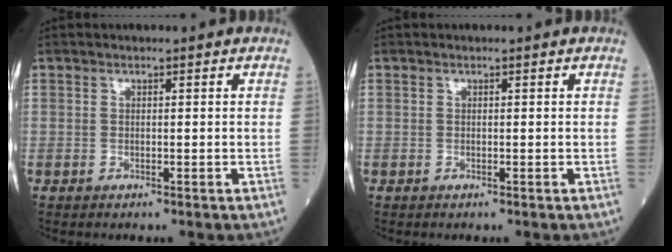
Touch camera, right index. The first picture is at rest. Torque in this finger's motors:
{"motor_torque": [0.00, 0.00, 0.00, 0.00]}